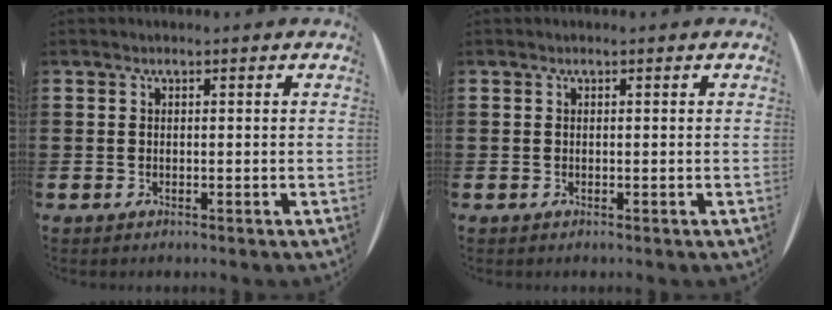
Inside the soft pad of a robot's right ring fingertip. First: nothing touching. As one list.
[{"total": 0.0}]